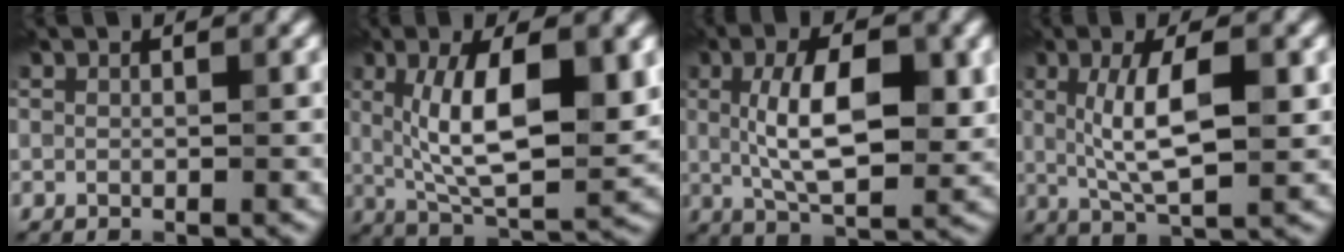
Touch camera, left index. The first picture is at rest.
{"total": 9.5, "force": [1.7, 3.2, 8.8], "torque": [-0.144, -0.006, 0.033]}
{"total": 7.8, "force": [0.9, 3.2, 7.0], "torque": [-0.125, -0.002, 0.014]}
{"total": 6.0, "force": [0.9, 1.8, 5.7], "torque": [-0.106, 0.000, 0.015]}